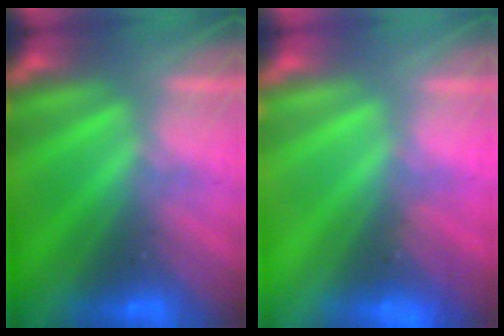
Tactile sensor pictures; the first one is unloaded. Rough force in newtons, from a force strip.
{"total": 2.5}